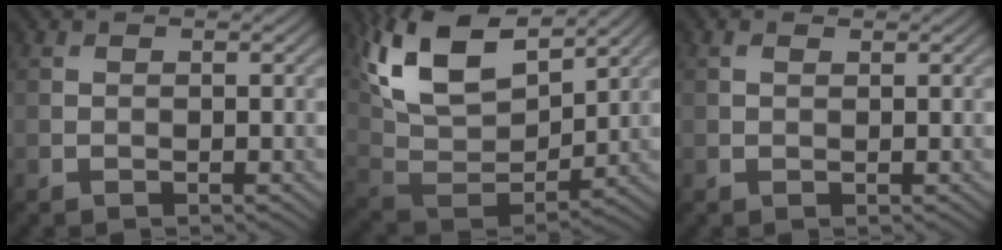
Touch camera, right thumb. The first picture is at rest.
{"total": 16.1, "force": [9.4, 7.9, 10.3], "torque": [-0.244, 0.033, 0.163]}
{"total": 0.8, "force": [0.4, 0.5, 0.5], "torque": [-0.010, 0.003, 0.005]}